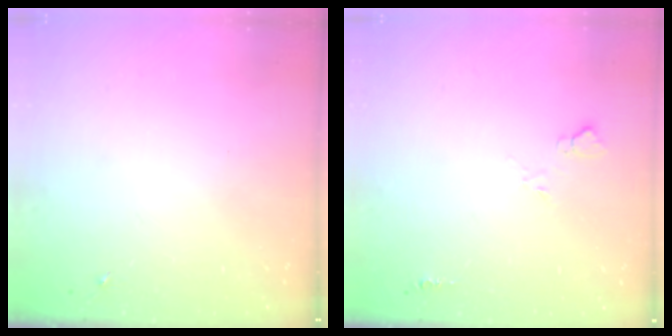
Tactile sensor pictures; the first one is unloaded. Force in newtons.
{"total": 5.0, "press": 5.0, "slide": 0.6}